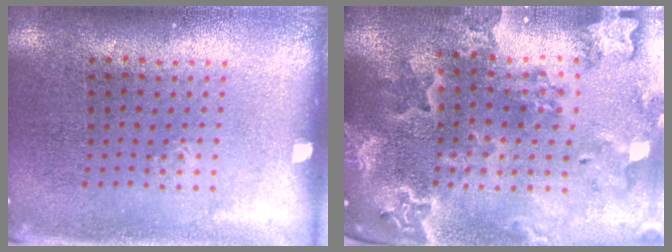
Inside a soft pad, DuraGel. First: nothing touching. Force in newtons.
{"total": 3.2, "press": 3.0, "slide": 1.3}